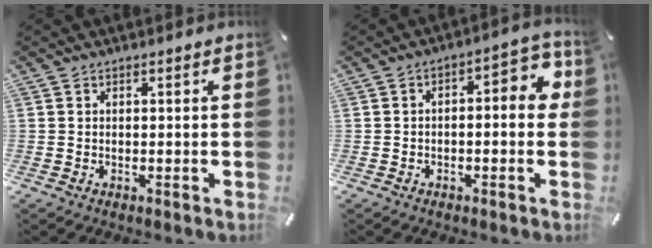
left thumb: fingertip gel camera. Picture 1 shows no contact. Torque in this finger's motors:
{"motor_torque": [0.18, 0.10, 0.36, 0.35, 0.04]}